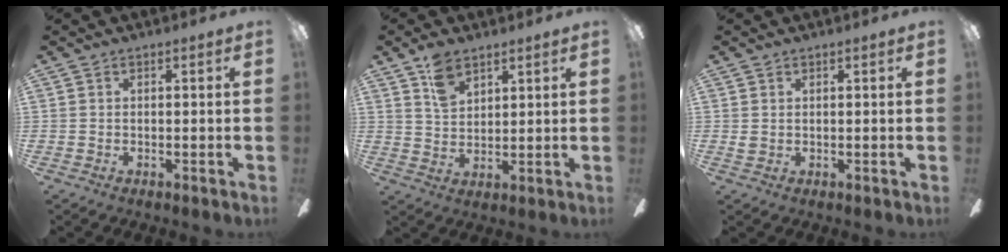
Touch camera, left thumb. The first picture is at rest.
{"total": 6.5, "force": [4.5, 3.2, 3.3], "torque": [-0.061, -0.014, 0.083]}
{"total": 1.1, "force": [0.6, 0.9, 0.3], "torque": [-0.006, 0.003, 0.011]}